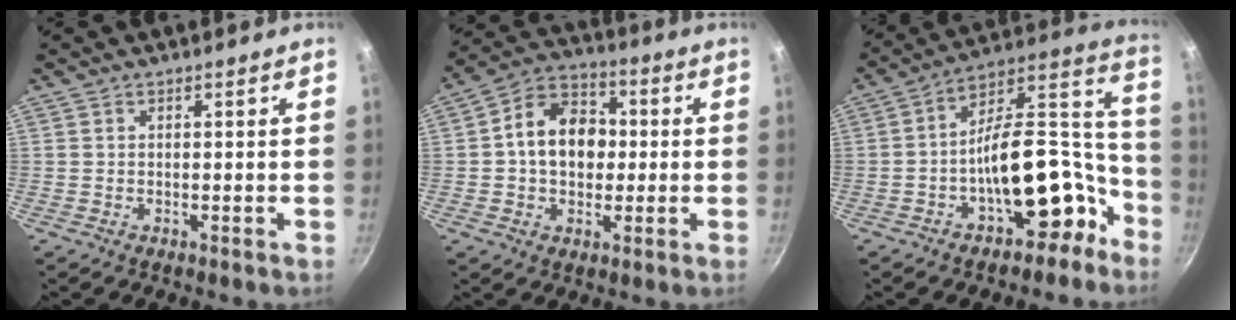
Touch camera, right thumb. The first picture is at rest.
{"total": 12.9, "force": [0.4, 9.7, 8.5], "torque": [-0.101, 0.025, -0.010]}
{"total": 19.6, "force": [-8.5, 10.2, 14.4], "torque": [-0.137, 0.112, -0.127]}